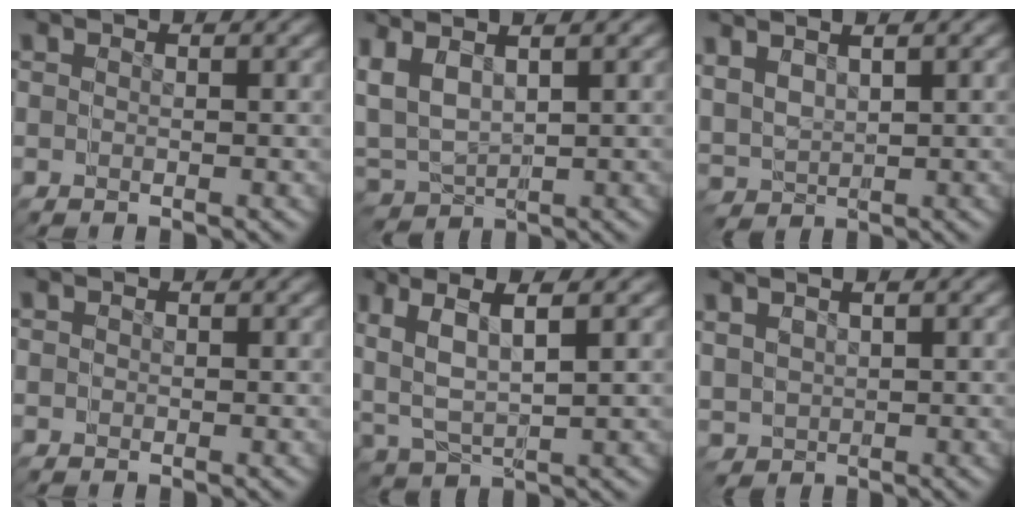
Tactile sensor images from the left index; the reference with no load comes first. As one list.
[{"total": 7.1, "force": [1.7, 6.0, 3.5], "torque": [-0.098, -0.008, 0.038]}, {"total": 4.4, "force": [1.6, 3.7, 1.6], "torque": [-0.034, 0.001, 0.032]}, {"total": 0.8, "force": [0.0, 0.8, -0.1], "torque": [0.003, -0.006, 0.002]}, {"total": 6.0, "force": [2.7, 3.5, 4.2], "torque": [-0.094, 0.013, 0.045]}, {"total": 3.1, "force": [1.0, 2.8, 0.9], "torque": [-0.004, -0.002, 0.022]}]